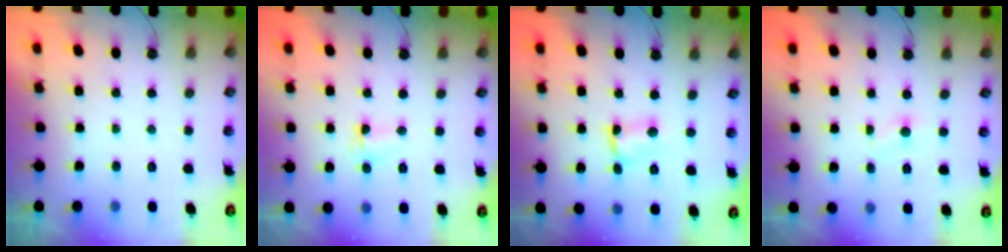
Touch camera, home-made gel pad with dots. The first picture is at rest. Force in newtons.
{"total": 1.7, "press": 1.5, "slide": 0.7}
{"total": 2.6, "press": 2.6, "slide": 0.2}
{"total": 1.8, "press": 1.8, "slide": 0.2}